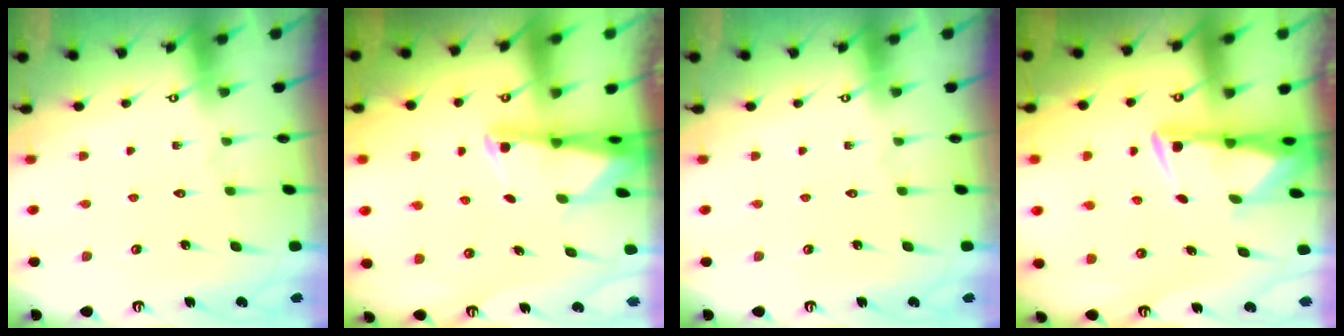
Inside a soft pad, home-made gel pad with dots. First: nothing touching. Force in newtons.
{"total": 2.6, "press": 2.6, "slide": 0.5}
{"total": 0.0}
{"total": 4.6, "press": 4.5, "slide": 0.9}